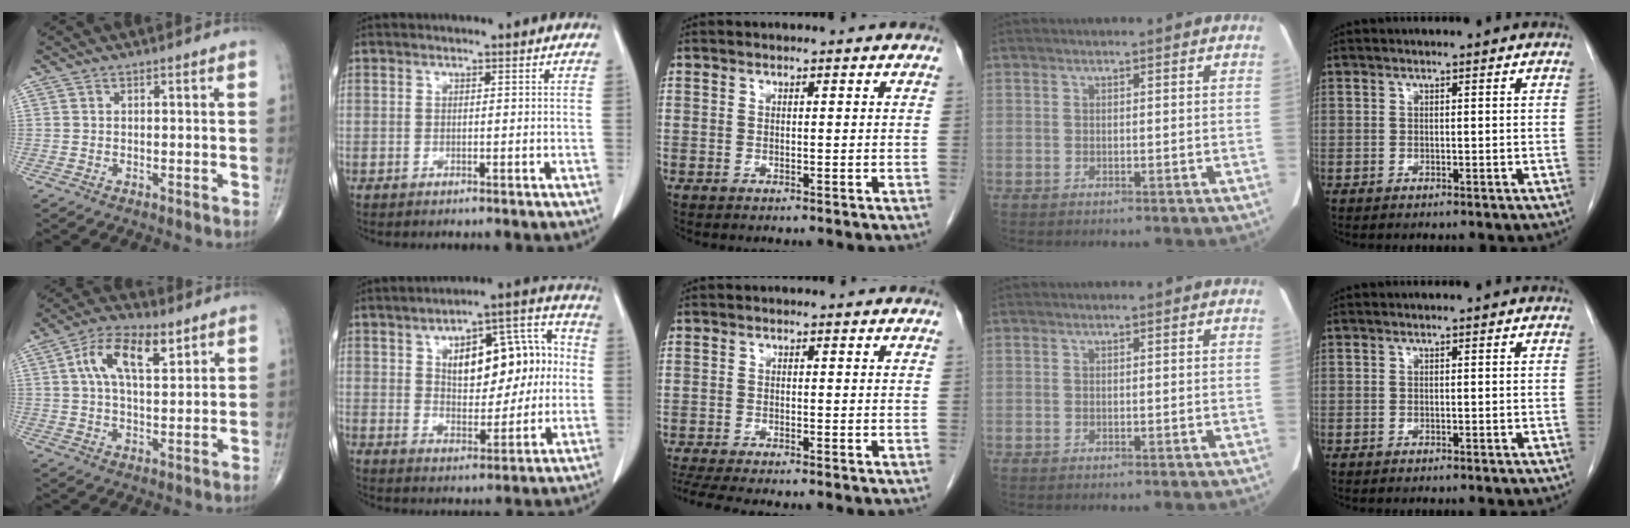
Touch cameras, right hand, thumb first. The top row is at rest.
{"thumb": {"total": 11.1, "force": [4.6, 5.1, 8.7], "torque": [-0.147, -0.002, 0.080]}, "index": {"total": 14.4, "force": [2.2, 6.8, 12.5], "torque": [-0.174, 0.041, 0.044]}, "middle": {"total": 6.1, "force": [-5.3, -0.2, 3.0], "torque": [-0.050, -0.015, -0.090]}}